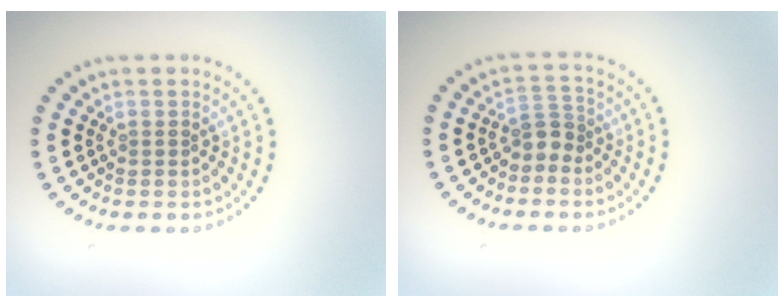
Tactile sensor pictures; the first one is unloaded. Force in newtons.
{"total": 2.1, "press": 1.6, "slide": 1.4}